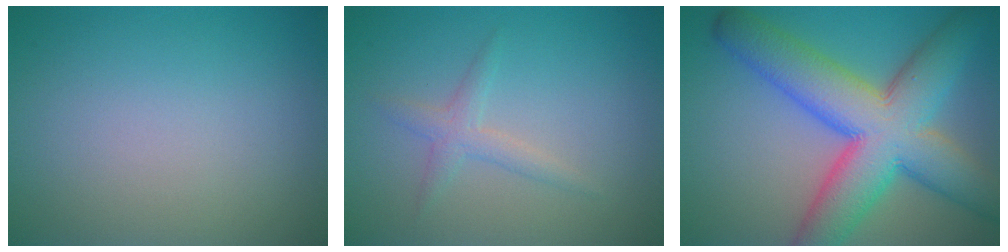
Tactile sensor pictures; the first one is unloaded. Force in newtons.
{"total": 1.8, "press": 1.8, "slide": 0.1}
{"total": 11.7, "press": 11.6, "slide": 0.3}